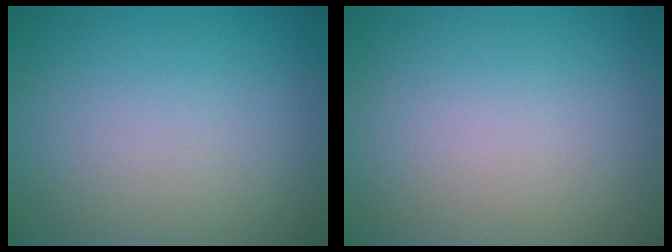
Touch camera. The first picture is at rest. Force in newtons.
{"total": 0.0}